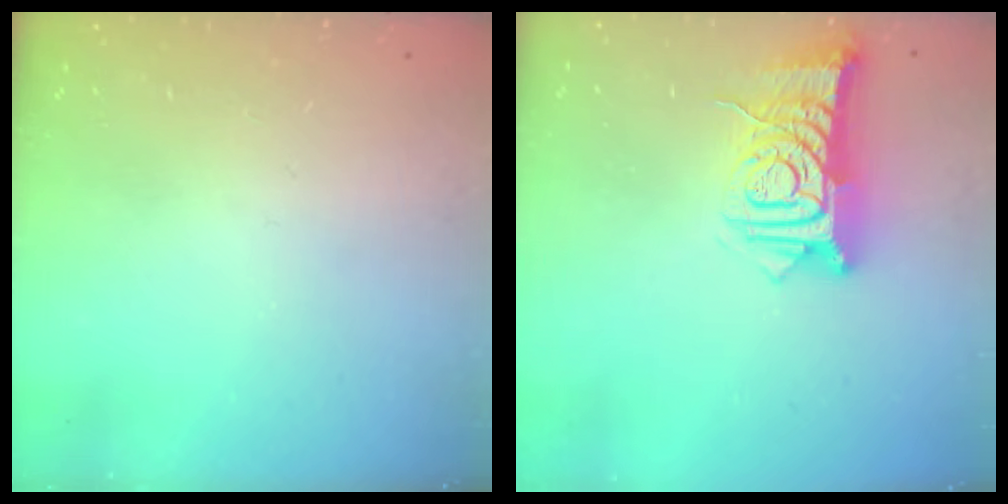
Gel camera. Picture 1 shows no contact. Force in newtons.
{"total": 11.6, "press": 11.6, "slide": 1.1}